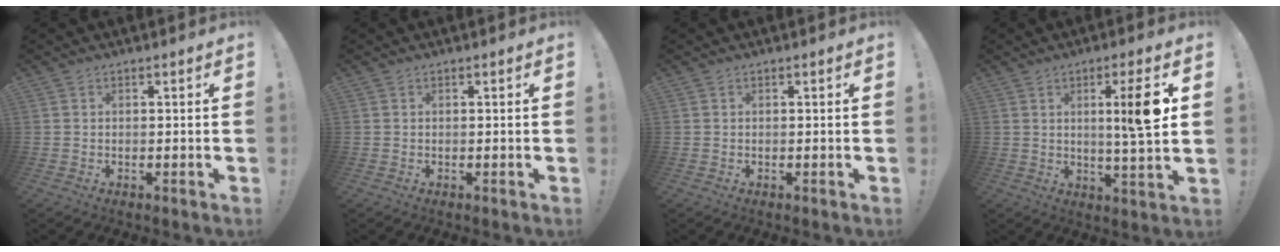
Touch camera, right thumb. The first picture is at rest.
{"total": 0.0}
{"total": 0.0}
{"total": 11.1, "force": [2.3, 0.1, 10.9], "torque": [-0.157, -0.015, 0.020]}